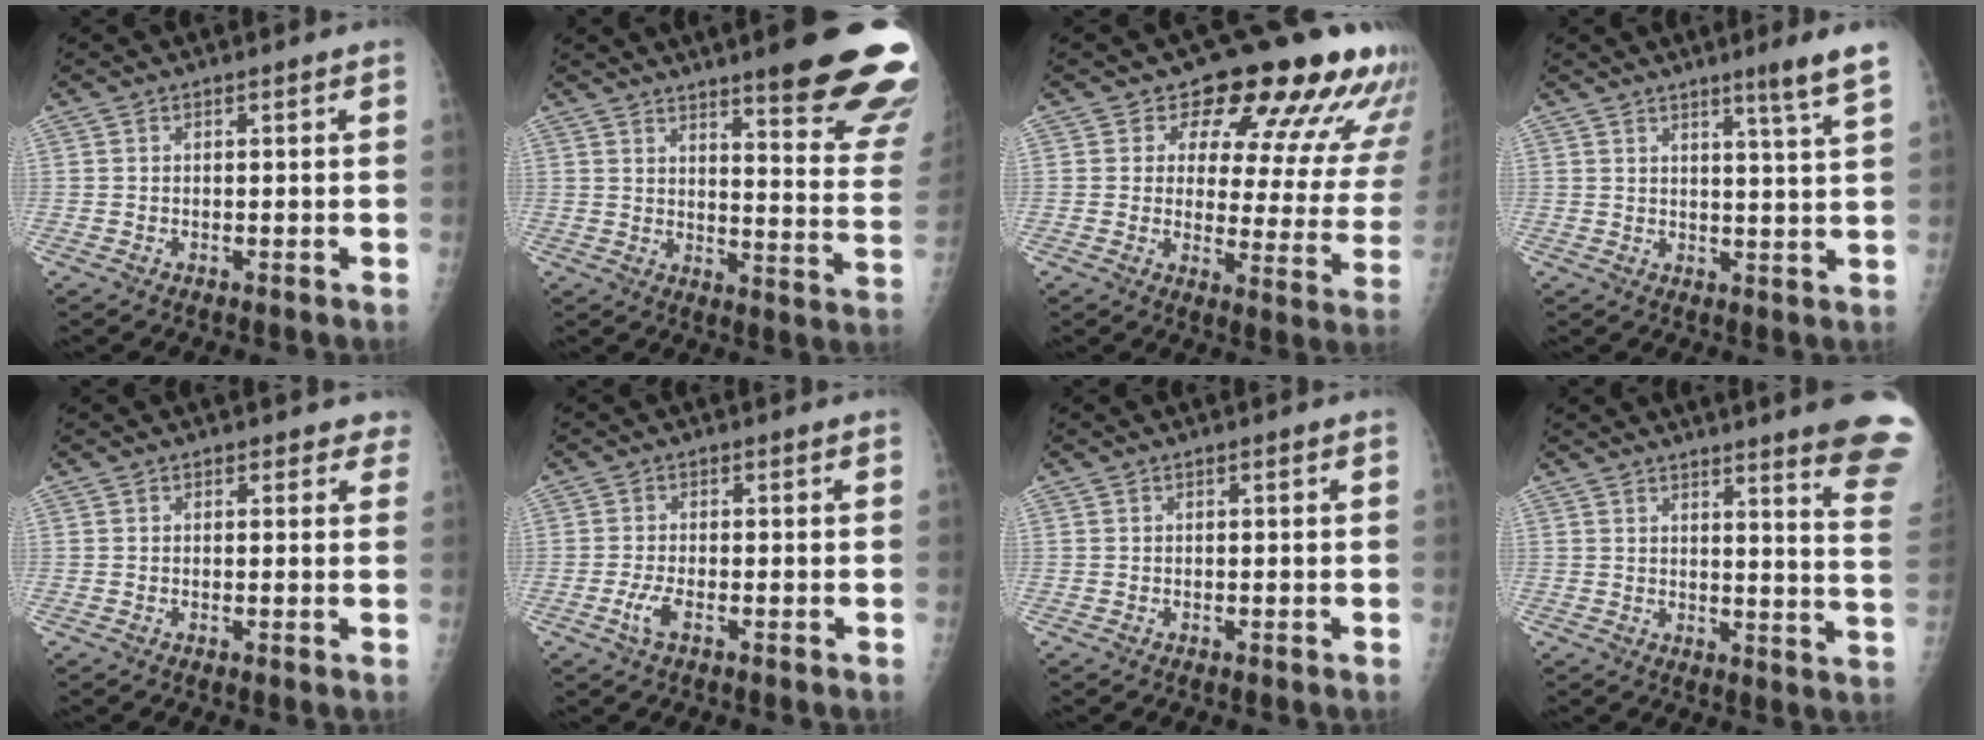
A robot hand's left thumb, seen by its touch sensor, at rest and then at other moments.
{"total": 21.5, "force": [15.0, 3.1, 15.0], "torque": [-0.163, -0.093, 0.190]}
{"total": 18.7, "force": [13.0, 8.2, 10.6], "torque": [-0.074, -0.068, 0.144]}
{"total": 6.3, "force": [4.1, -1.1, 4.7], "torque": [-0.066, -0.034, 0.059]}
{"total": 2.5, "force": [2.1, 1.4, 0.0], "torque": [0.031, -0.008, 0.006]}
{"total": 2.7, "force": [-1.1, 0.8, 2.4], "torque": [-0.057, -0.001, -0.022]}
{"total": 0.0}
{"total": 15.2, "force": [12.1, -0.1, 9.2], "torque": [-0.090, -0.105, 0.129]}